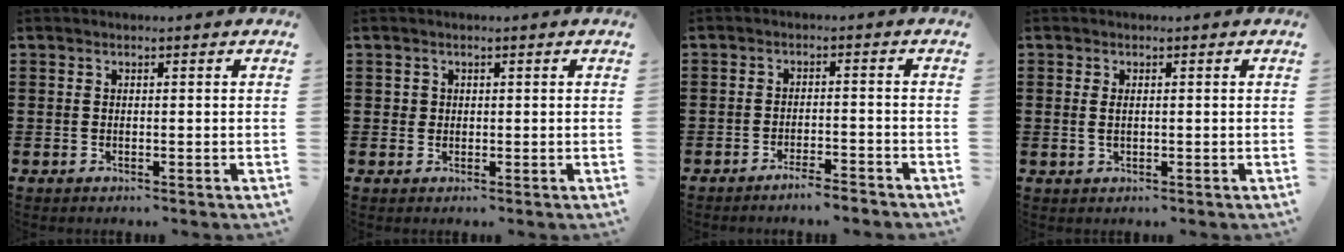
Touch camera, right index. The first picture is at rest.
{"total": 0.9, "force": [0.3, 0.8, 0.2], "torque": [-0.004, 0.004, 0.005]}
{"total": 3.0, "force": [-2.8, -0.1, 1.0], "torque": [-0.017, 0.003, -0.055]}
{"total": 1.5, "force": [0.2, 0.6, 1.3], "torque": [-0.028, 0.005, 0.002]}